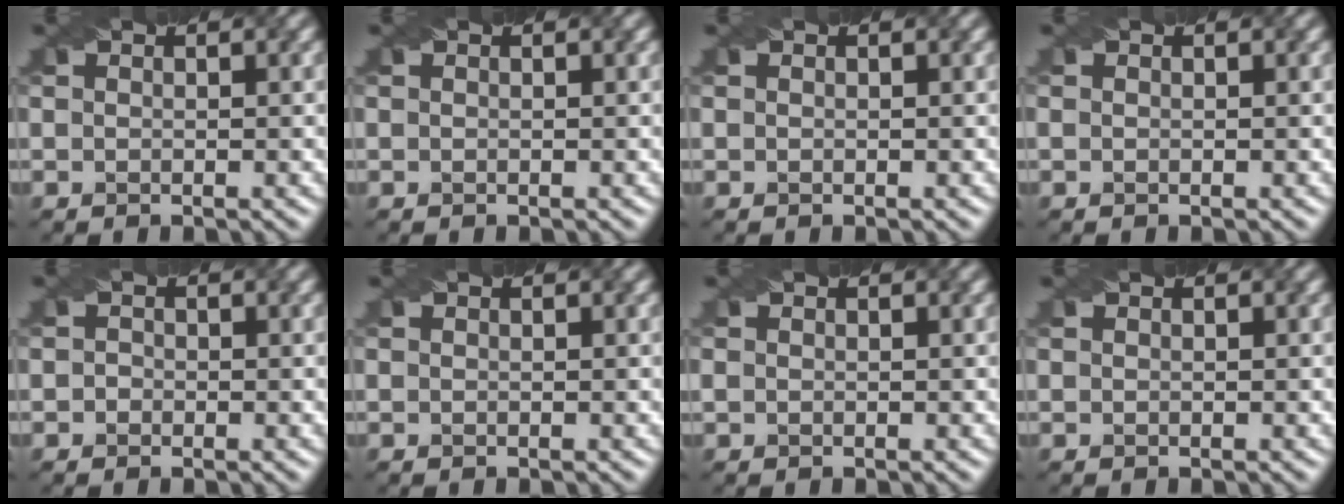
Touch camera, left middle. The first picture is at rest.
{"total": 0.0}
{"total": 0.0}
{"total": 0.0}
{"total": 0.6, "force": [-0.3, 0.5, 0.2], "torque": [0.007, 0.008, -0.012]}
{"total": 0.0}
{"total": 0.8, "force": [0.1, 0.7, 0.4], "torque": [-0.007, 0.008, -0.001]}
{"total": 0.0}